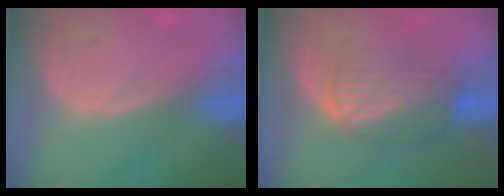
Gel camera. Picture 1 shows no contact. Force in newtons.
{"total": 6.8, "press": 6.5, "slide": 2.0}